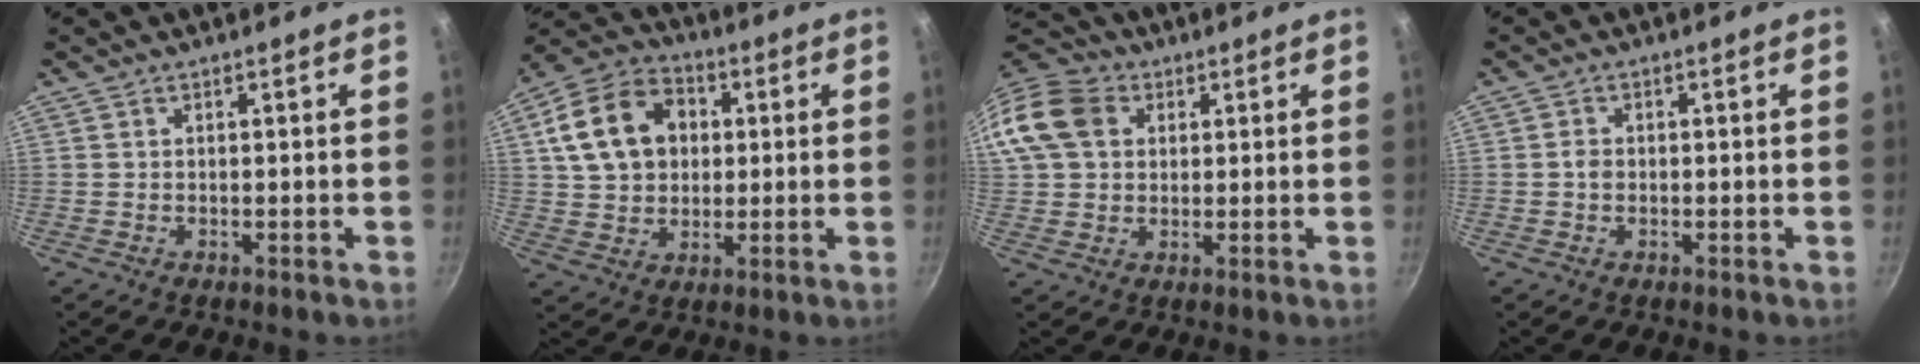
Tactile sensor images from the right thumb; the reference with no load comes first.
{"total": 15.9, "force": [3.5, 12.1, 9.6], "torque": [-0.146, 0.018, 0.052]}
{"total": 14.2, "force": [3.9, 11.3, 7.7], "torque": [-0.153, 0.022, 0.058]}
{"total": 1.5, "force": [-0.1, 1.3, 0.9], "torque": [-0.014, 0.006, -0.003]}